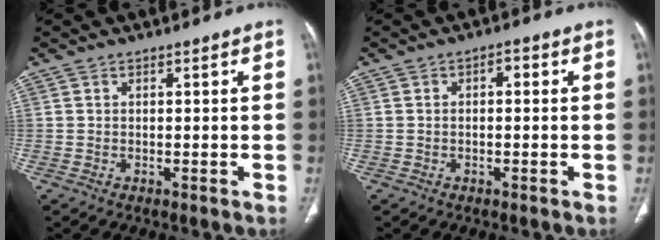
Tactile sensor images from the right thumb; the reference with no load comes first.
{"total": 1.7, "force": [0.3, 0.9, 1.5], "torque": [-0.019, 0.009, -0.001]}